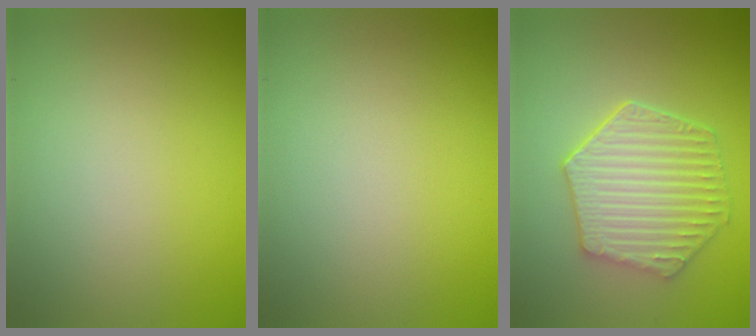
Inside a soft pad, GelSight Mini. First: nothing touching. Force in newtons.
{"total": 0.0}
{"total": 6.1, "press": 4.9, "slide": 3.7}